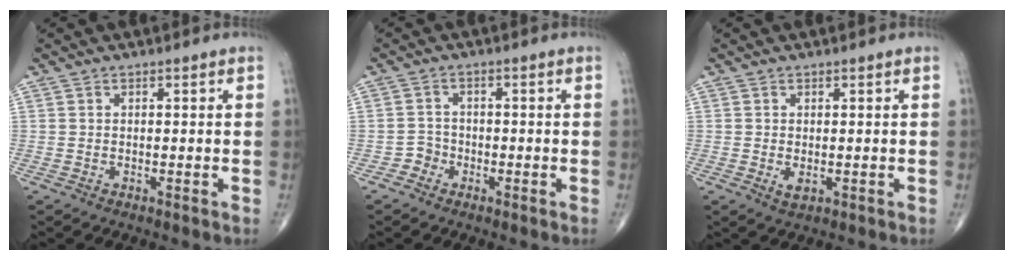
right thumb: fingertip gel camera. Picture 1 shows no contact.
{"total": 2.3, "force": [-1.4, 1.8, 0.0], "torque": [0.012, 0.009, -0.033]}
{"total": 1.7, "force": [-0.2, 0.9, 1.4], "torque": [-0.025, -0.005, 0.000]}